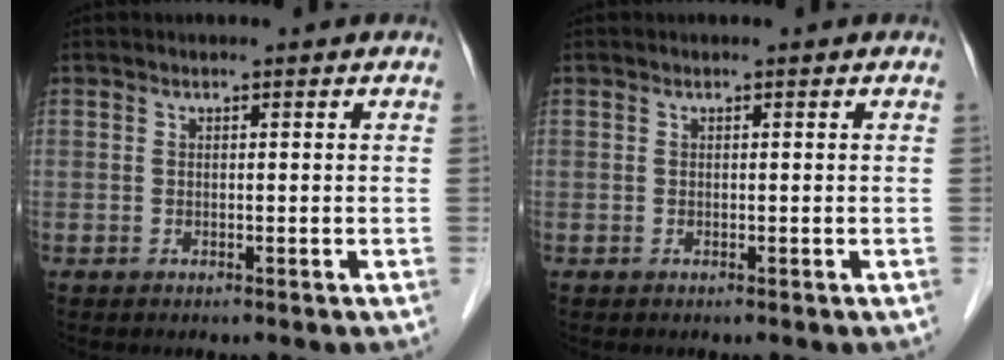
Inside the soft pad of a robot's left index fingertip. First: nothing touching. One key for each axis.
{"total": 0.0}